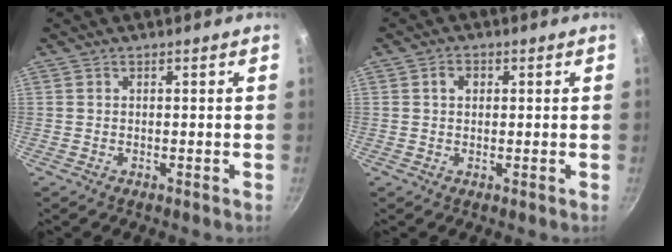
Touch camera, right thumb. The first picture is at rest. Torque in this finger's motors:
{"motor_torque": [-0.28, 0.31, 0.16, 0.01, -0.01]}